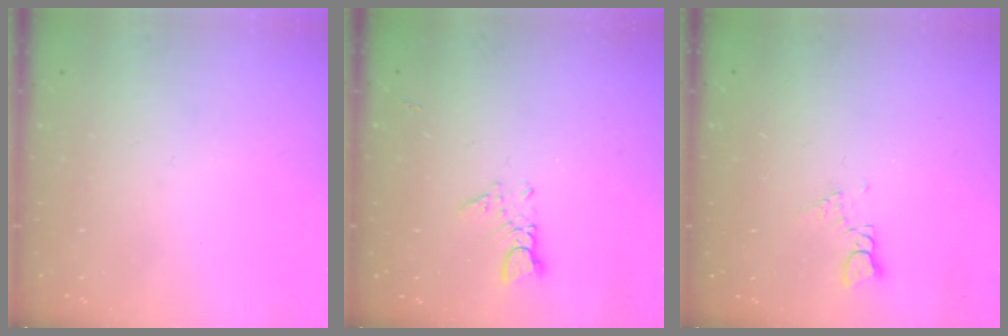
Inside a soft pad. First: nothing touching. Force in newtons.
{"total": 2.8, "press": 2.8, "slide": 0.2}
{"total": 1.7, "press": 1.6, "slide": 0.3}